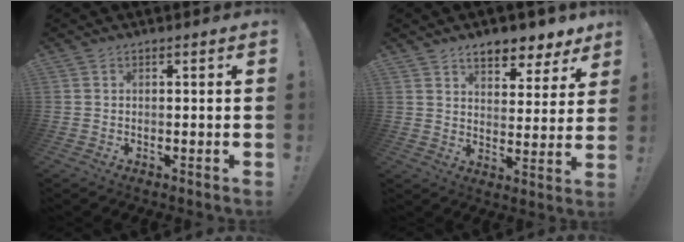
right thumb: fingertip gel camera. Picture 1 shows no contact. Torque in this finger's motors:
{"motor_torque": [0.05, 0.22, 0.50, 0.52, 0.00]}